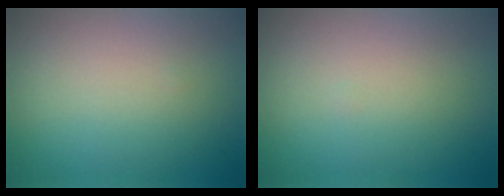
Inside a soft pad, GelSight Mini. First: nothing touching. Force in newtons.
{"total": 0.0}